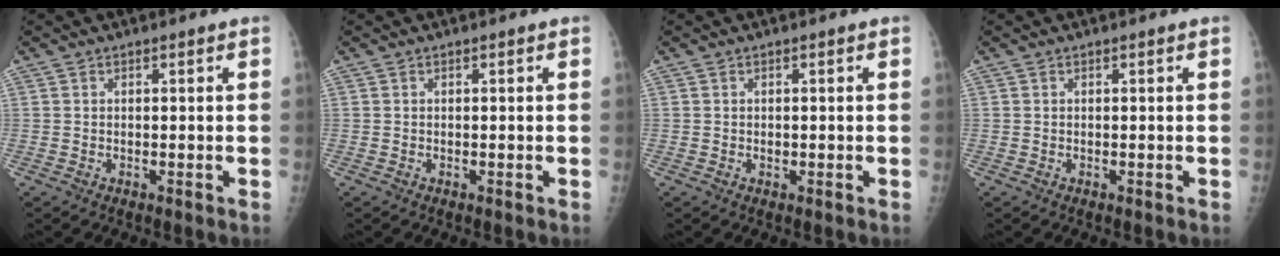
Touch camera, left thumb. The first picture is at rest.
{"total": 0.0}
{"total": 0.6, "force": [-0.1, 0.5, 0.3], "torque": [0.000, 0.001, -0.001]}
{"total": 0.0}